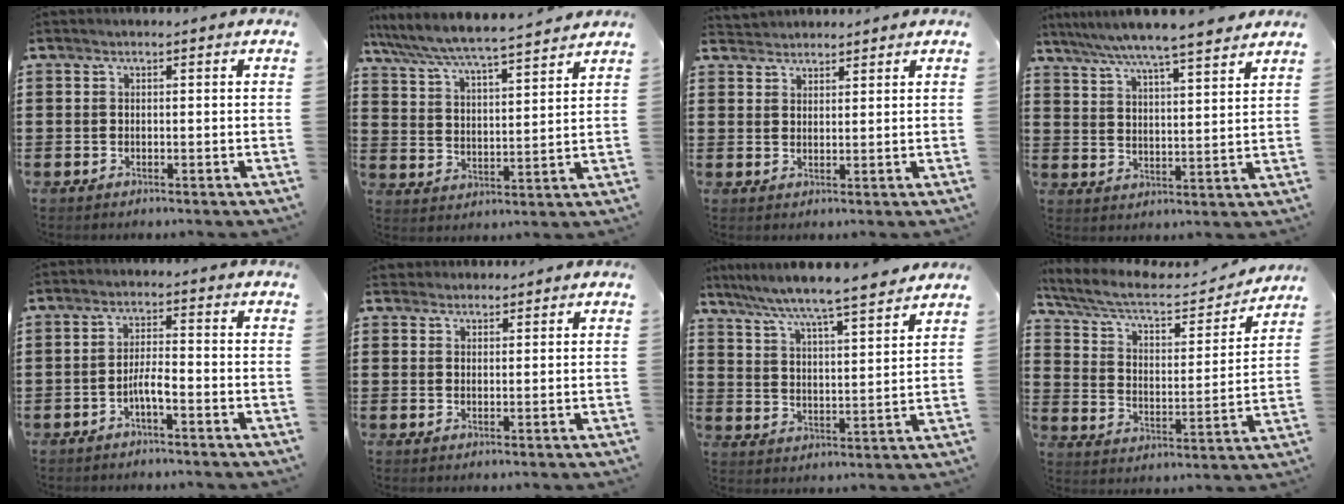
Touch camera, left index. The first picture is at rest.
{"total": 5.9, "force": [5.6, -0.3, 1.8], "torque": [-0.060, -0.041, 0.091]}
{"total": 2.2, "force": [2.1, 0.5, -0.3], "torque": [0.000, 0.000, 0.042]}
{"total": 6.1, "force": [5.6, -0.4, 2.5], "torque": [-0.070, -0.034, 0.094]}
{"total": 3.3, "force": [-1.8, 0.5, 2.7], "torque": [-0.057, 0.003, -0.035]}
{"total": 1.7, "force": [1.5, 0.7, 0.0], "torque": [-0.004, 0.002, 0.032]}
{"total": 5.7, "force": [5.3, -0.6, 2.0], "torque": [-0.064, -0.040, 0.084]}
{"total": 7.7, "force": [6.3, 2.0, 3.9], "torque": [-0.104, -0.035, 0.105]}